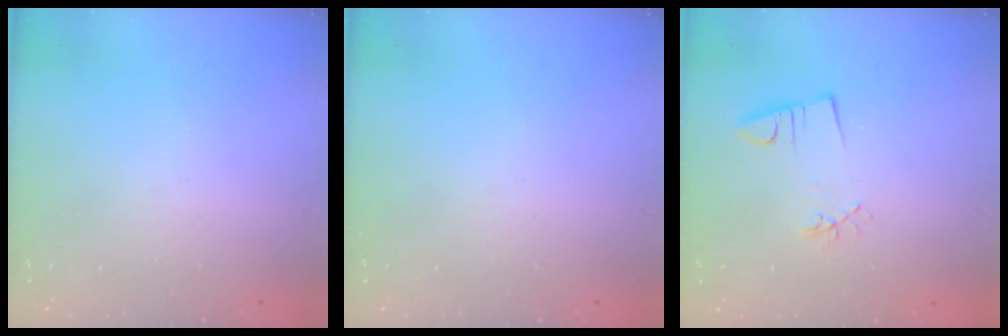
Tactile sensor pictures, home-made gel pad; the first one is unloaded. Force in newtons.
{"total": 0.0}
{"total": 3.3, "press": 1.9, "slide": 2.8}